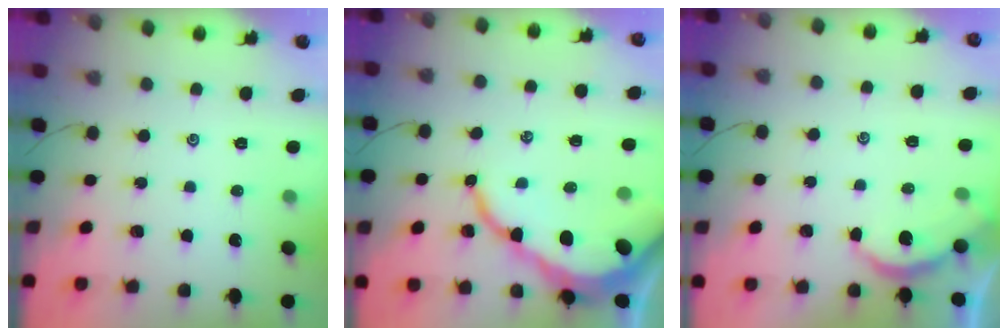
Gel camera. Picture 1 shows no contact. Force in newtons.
{"total": 13.1, "press": 13.1, "slide": 1.1}
{"total": 2.6, "press": 2.6, "slide": 0.2}